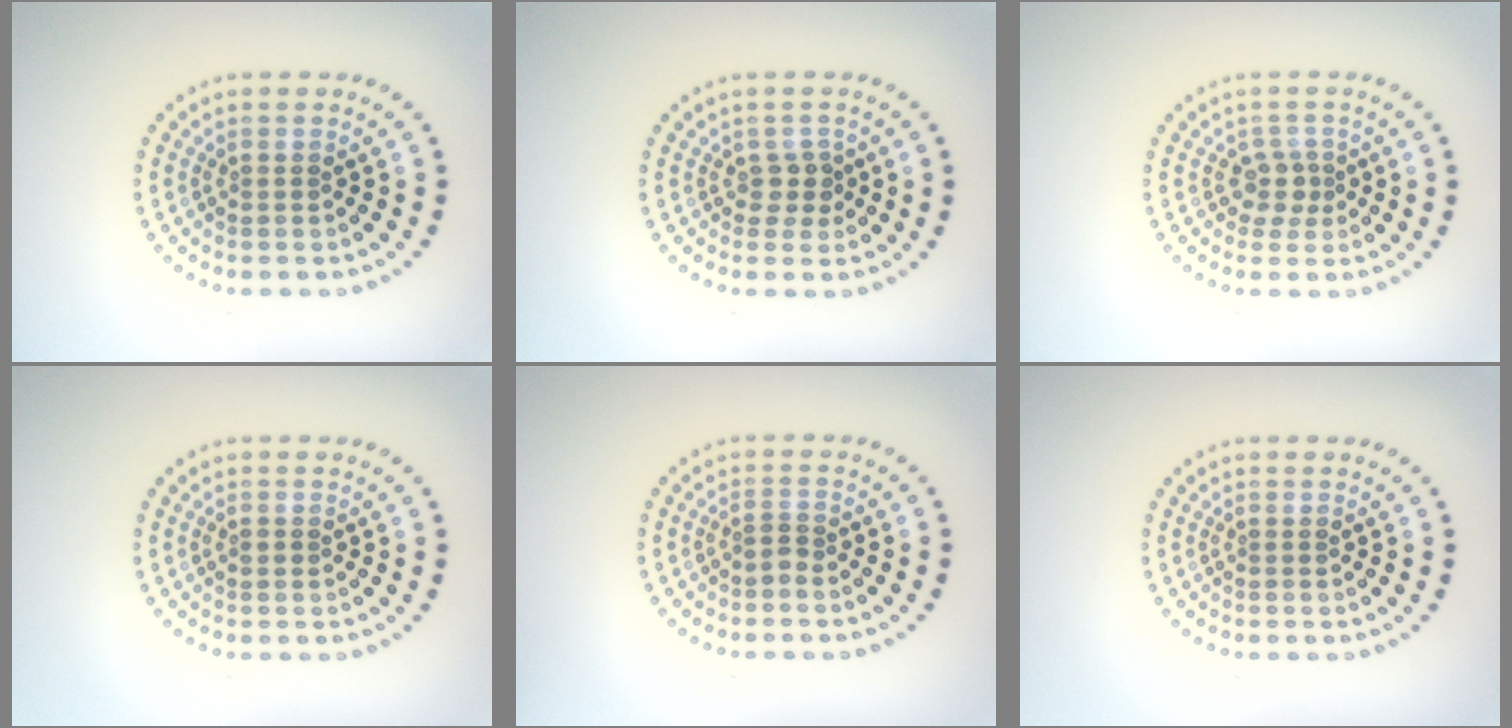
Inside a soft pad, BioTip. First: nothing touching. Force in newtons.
{"total": 1.7, "press": 1.4, "slide": 1.0}
{"total": 1.9, "press": 1.5, "slide": 1.2}
{"total": 0.5, "press": 0.5, "slide": 0.0}
{"total": 0.8, "press": 0.5, "slide": 0.7}
{"total": 0.0}